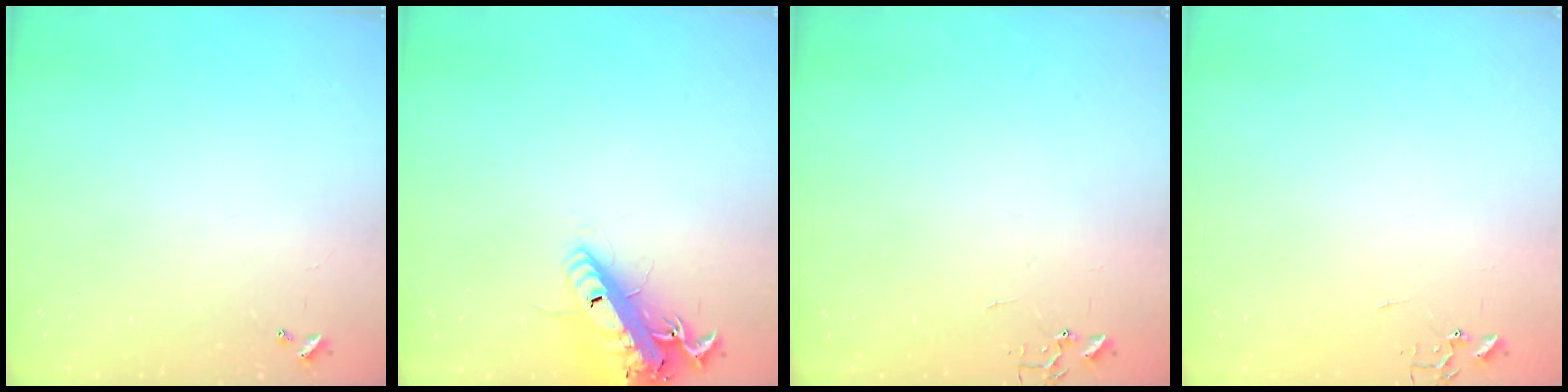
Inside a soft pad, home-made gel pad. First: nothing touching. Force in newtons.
{"total": 17.3, "press": 17.0, "slide": 3.4}
{"total": 0.0}
{"total": 0.0}